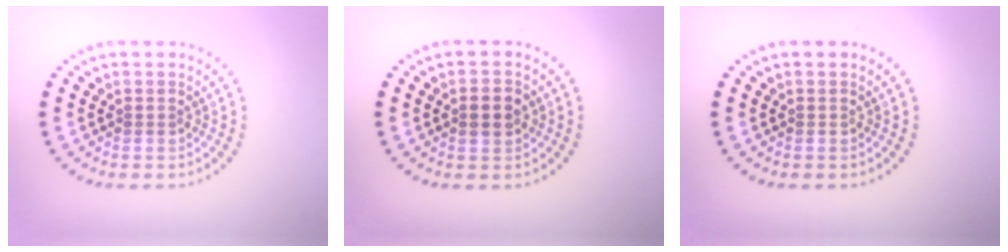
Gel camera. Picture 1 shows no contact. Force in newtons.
{"total": 2.5, "press": 2.4, "slide": 0.2}
{"total": 0.0}